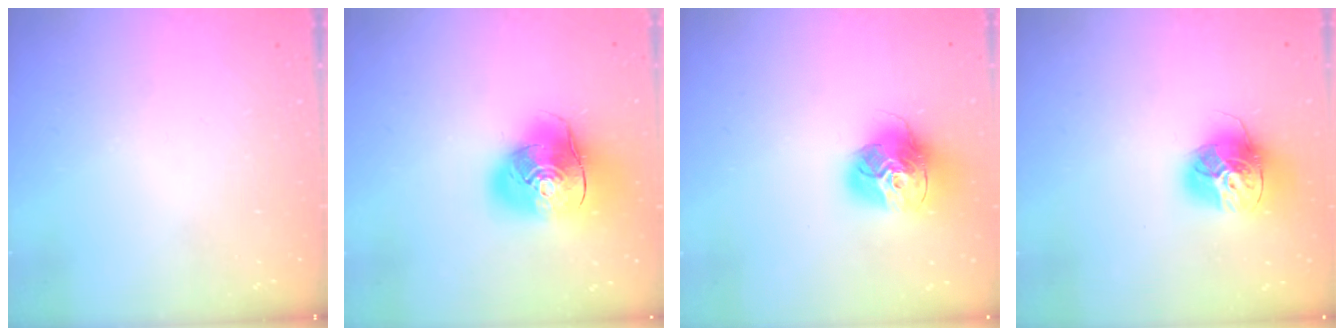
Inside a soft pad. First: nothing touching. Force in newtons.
{"total": 14.8, "press": 14.7, "slide": 2.1}
{"total": 16.1, "press": 16.0, "slide": 1.6}
{"total": 17.1, "press": 17.0, "slide": 1.5}